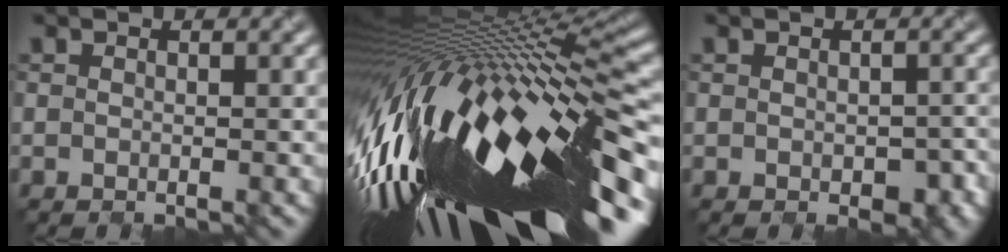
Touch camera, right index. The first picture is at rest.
{"total": 18.8, "force": [-4.0, 4.8, 17.7], "torque": [-0.296, -0.027, -0.064]}
{"total": 3.1, "force": [-1.0, 1.9, 2.2], "torque": [-0.032, -0.012, -0.004]}